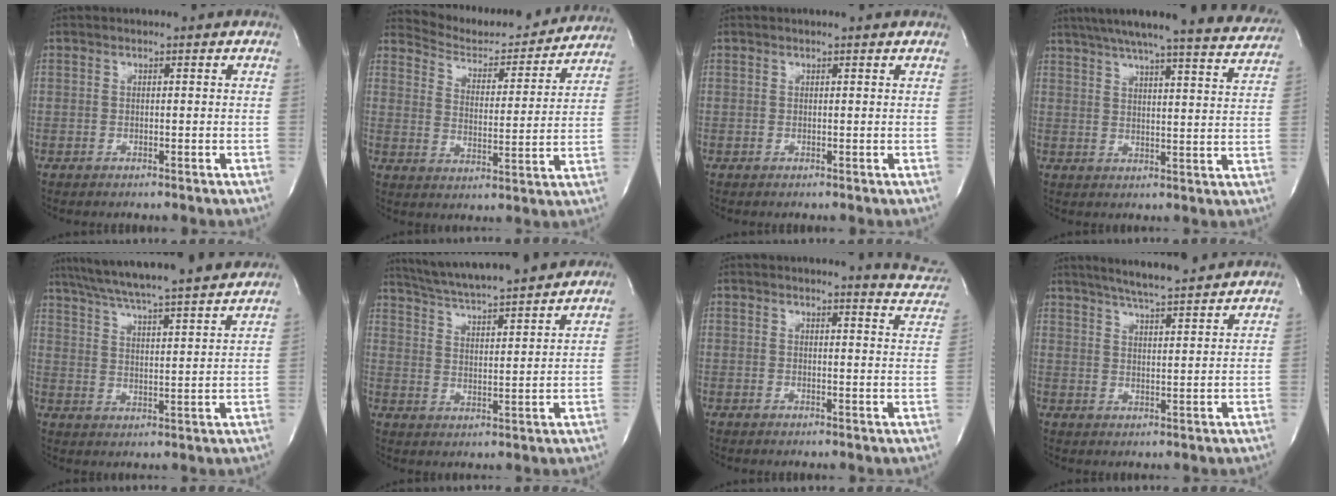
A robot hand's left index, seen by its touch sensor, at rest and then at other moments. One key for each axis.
{"total": 15.6, "fx": 15.0, "fy": 3.1, "fz": 2.7, "tx": -0.026, "ty": -0.019, "tz": 0.197}
{"total": 0.7, "fx": 0.6, "fy": -0.1, "fz": 0.4, "tx": -0.012, "ty": 0.001, "tz": 0.005}
{"total": 21.9, "fx": 19.9, "fy": 1.4, "fz": 9.2, "tx": -0.140, "ty": -0.038, "tz": 0.239}
{"total": 22.1, "fx": 19.6, "fy": 0.5, "fz": 10.1, "tx": -0.174, "ty": 0.005, "tz": 0.277}
{"total": 17.0, "fx": 15.2, "fy": 1.0, "fz": 7.5, "tx": -0.130, "ty": 0.016, "tz": 0.231}
{"total": 6.3, "fx": 6.2, "fy": 0.4, "fz": 0.6, "tx": 0.002, "ty": -0.050, "tz": 0.041}
{"total": 11.6, "fx": 10.3, "fy": 0.6, "fz": 5.3, "tx": -0.091, "ty": 0.011, "tz": 0.144}